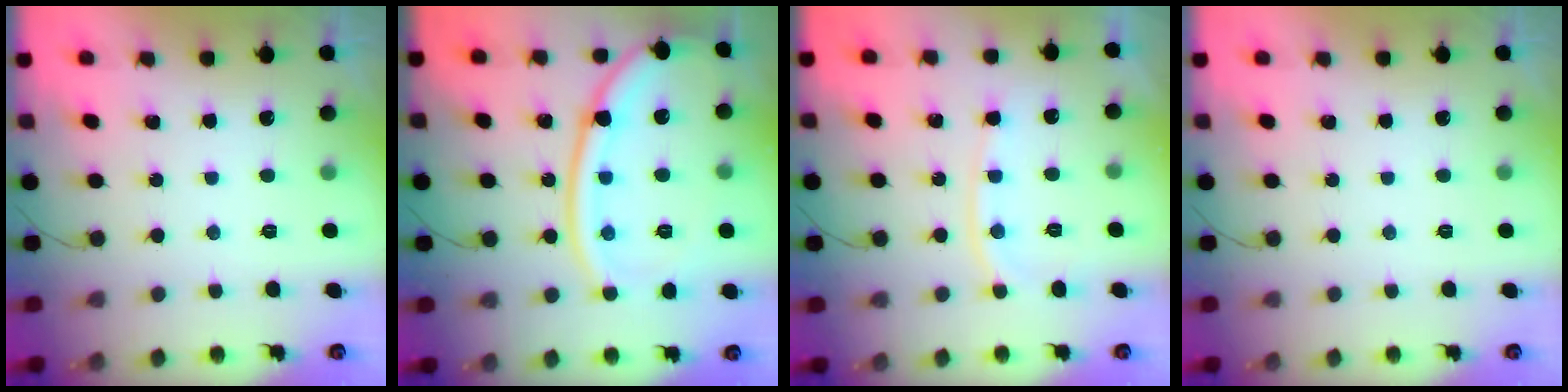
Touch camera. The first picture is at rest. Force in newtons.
{"total": 17.2, "press": 17.1, "slide": 1.8}
{"total": 8.4, "press": 8.3, "slide": 1.2}
{"total": 0.0}